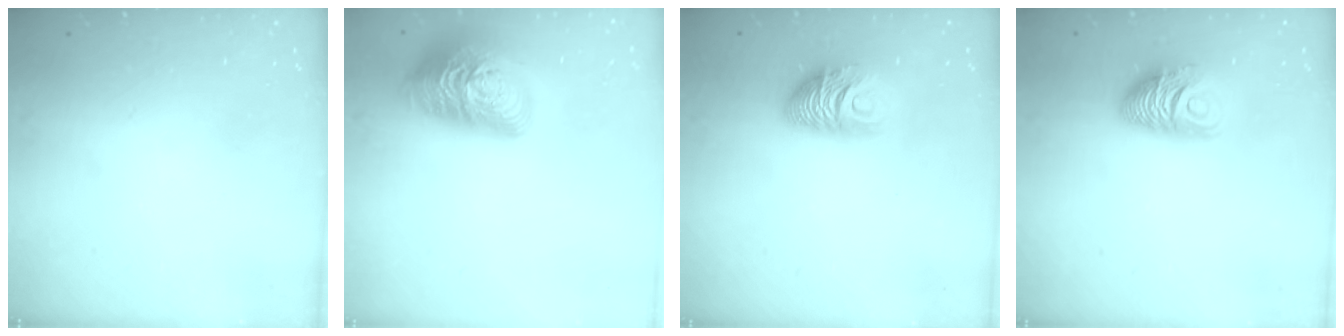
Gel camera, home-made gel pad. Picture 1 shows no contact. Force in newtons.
{"total": 23.6, "press": 23.6, "slide": 0.9}
{"total": 9.6, "press": 9.6, "slide": 0.3}
{"total": 9.6, "press": 9.6, "slide": 0.4}